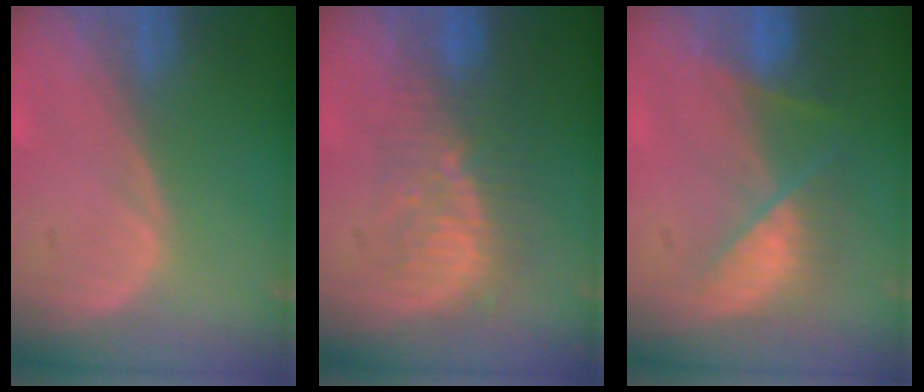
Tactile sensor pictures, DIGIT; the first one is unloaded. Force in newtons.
{"total": 8.5, "press": 7.6, "slide": 3.9}
{"total": 7.1, "press": 6.3, "slide": 3.2}